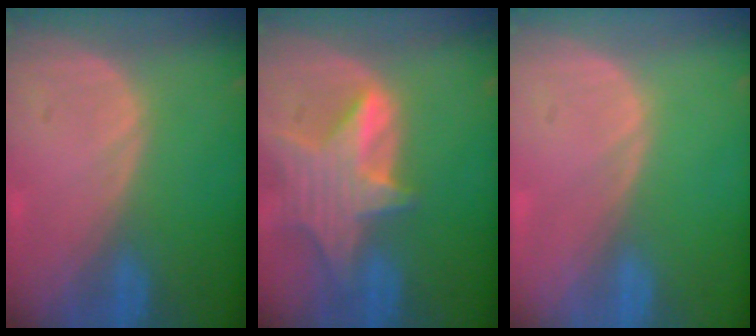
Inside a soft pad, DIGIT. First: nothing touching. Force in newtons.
{"total": 8.5, "press": 7.6, "slide": 3.9}
{"total": 0.0}